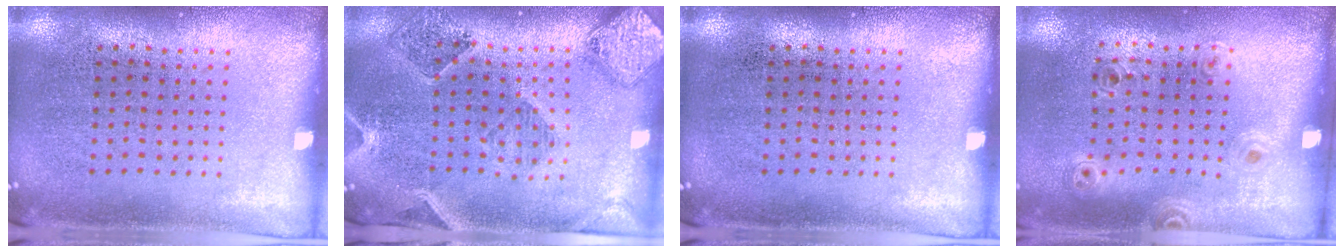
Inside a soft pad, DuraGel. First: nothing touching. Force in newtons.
{"total": 1.6, "press": 1.6, "slide": 0.3}
{"total": 0.0}
{"total": 1.0, "press": 1.0, "slide": 0.2}